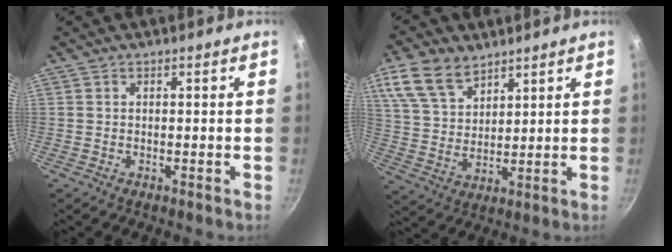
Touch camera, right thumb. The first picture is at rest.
{"total": 11.2, "force": [7.0, 6.5, 5.9], "torque": [-0.103, -0.021, 0.143]}